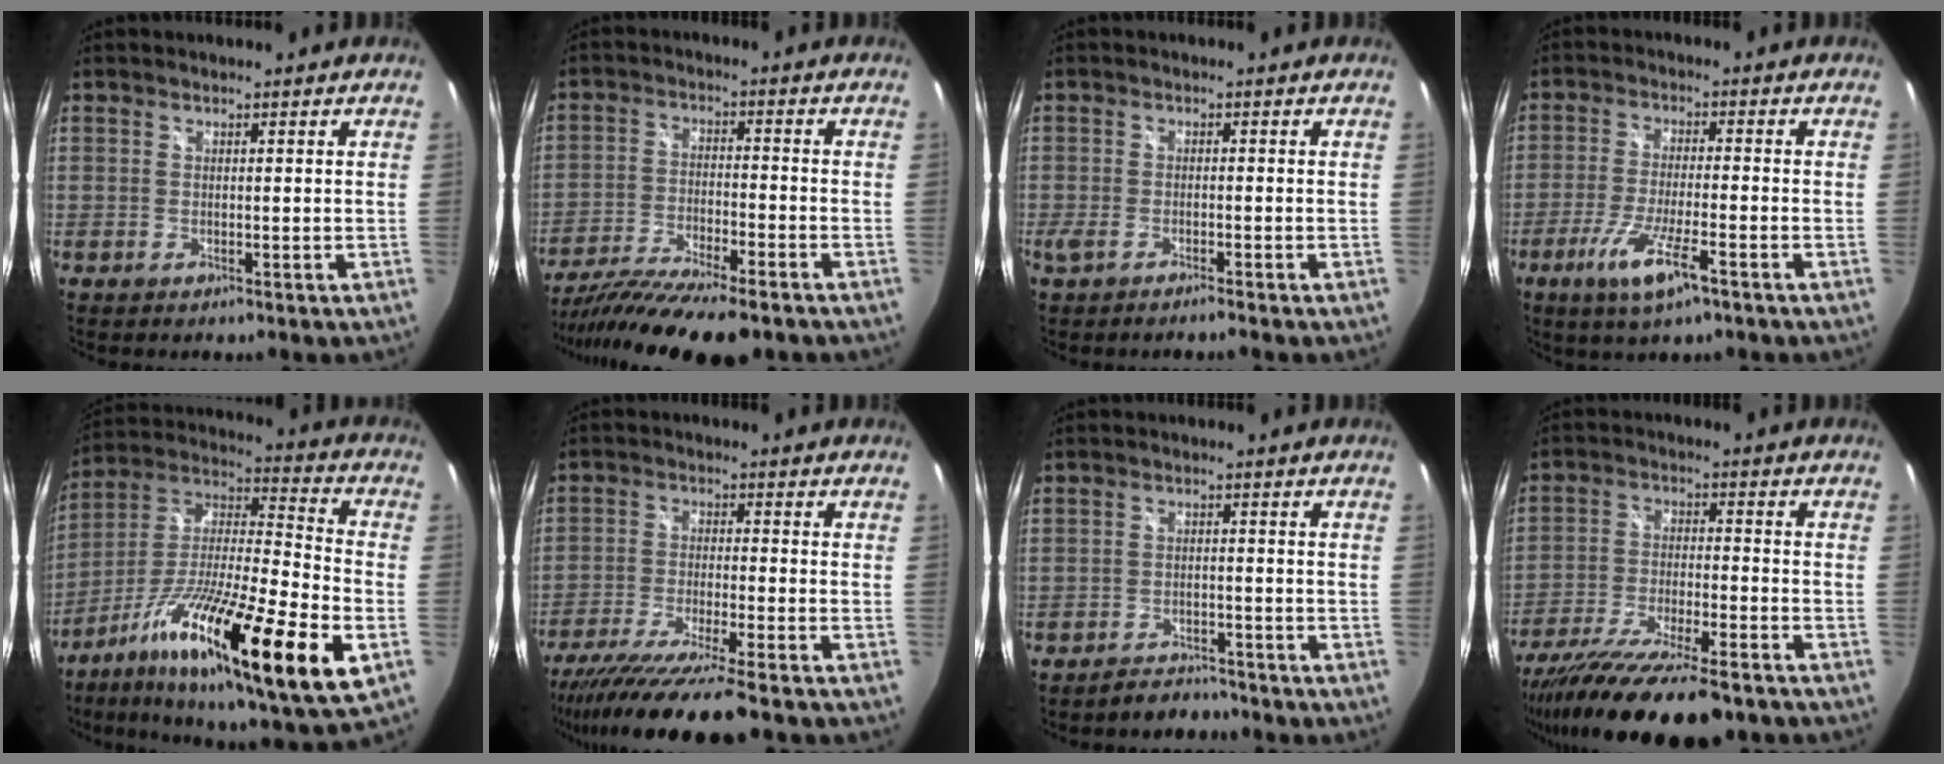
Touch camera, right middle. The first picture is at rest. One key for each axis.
{"total": 15.5, "fx": -12.8, "fy": 1.9, "fz": 8.5, "tx": -0.173, "ty": -0.045, "tz": -0.220}
{"total": 2.8, "fx": -2.2, "fy": 0.3, "fz": 1.7, "tx": -0.046, "ty": -0.006, "tz": -0.046}
{"total": 9.1, "fx": -5.1, "fy": 1.2, "fz": 7.4, "tx": -0.157, "ty": -0.018, "tz": -0.092}
{"total": 27.7, "fx": -11.9, "fy": 4.0, "fz": 24.7, "tx": -0.410, "ty": -0.044, "tz": -0.215}
{"total": 15.6, "fx": -13.1, "fy": -0.5, "fz": 8.4, "tx": -0.164, "ty": -0.043, "tz": -0.221}
{"total": 4.9, "fx": -4.6, "fy": 1.7, "fz": 0.7, "tx": -0.026, "ty": 0.006, "tz": -0.068}
{"total": 19.2, "fx": -15.5, "fy": 3.3, "fz": 10.8, "tx": -0.211, "ty": -0.053, "tz": -0.257}